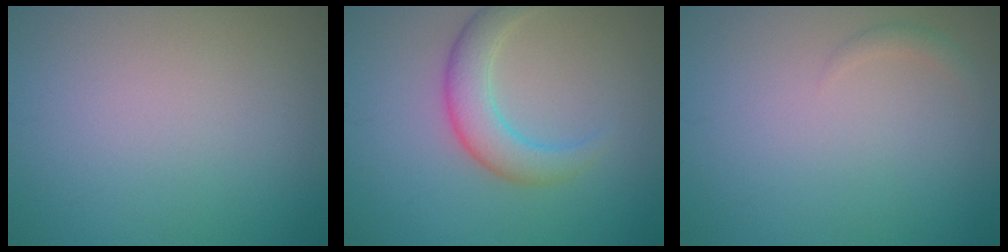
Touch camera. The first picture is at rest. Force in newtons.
{"total": 3.9, "press": 3.9, "slide": 0.1}
{"total": 0.8, "press": 0.8, "slide": 0.1}